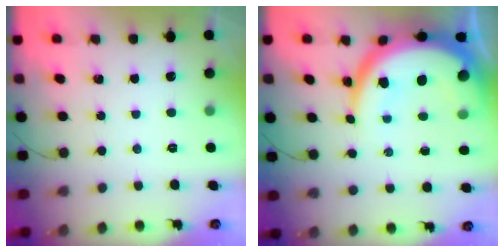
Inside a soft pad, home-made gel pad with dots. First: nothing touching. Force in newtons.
{"total": 18.6, "press": 18.5, "slide": 1.5}